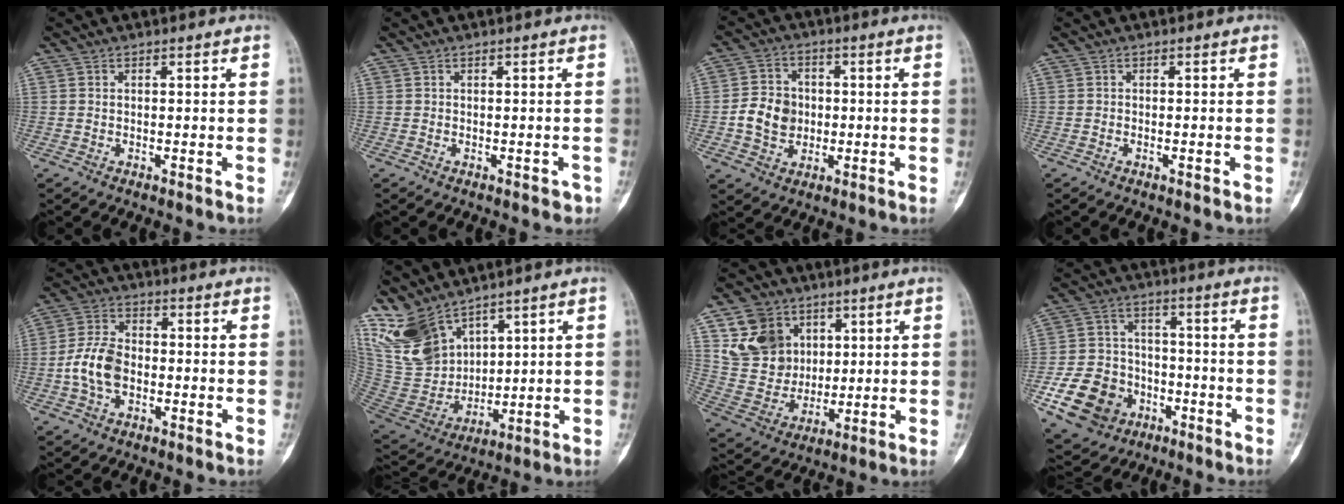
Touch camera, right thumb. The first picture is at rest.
{"total": 1.0, "force": [-0.4, 0.6, 0.6], "torque": [0.002, 0.007, -0.002]}
{"total": 8.3, "force": [-0.8, 7.5, 3.5], "torque": [-0.034, 0.012, -0.016]}
{"total": 0.6, "force": [-0.2, 0.1, 0.5], "torque": [-0.005, 0.003, -0.002]}
{"total": 8.5, "force": [-1.7, 5.6, 6.1], "torque": [-0.118, 0.019, -0.039]}
{"total": 15.6, "force": [11.7, 7.7, 6.8], "torque": [-0.117, -0.053, 0.256]}
{"total": 13.8, "force": [5.9, 11.2, 5.5], "torque": [-0.074, -0.018, 0.126]}
{"total": 15.8, "force": [-6.4, 12.7, 6.8], "torque": [-0.112, 0.044, -0.101]}